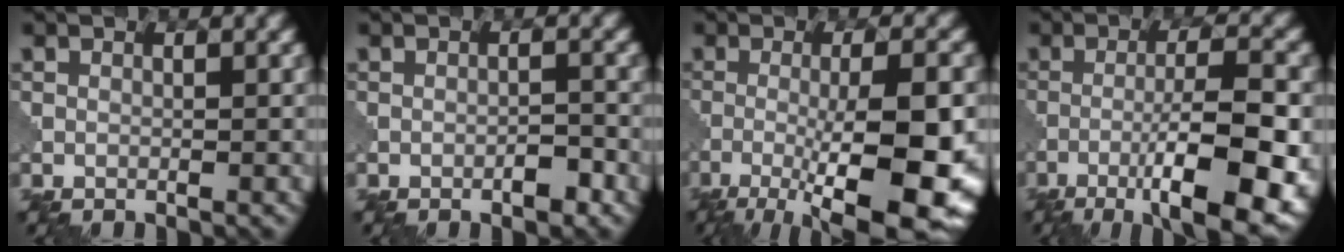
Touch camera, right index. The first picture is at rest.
{"total": 1.6, "force": [-1.0, 0.5, 1.2], "torque": [-0.017, 0.003, -0.018]}
{"total": 11.7, "force": [-4.0, 2.9, 10.6], "torque": [-0.164, -0.009, -0.058]}
{"total": 10.9, "force": [-4.5, 2.4, 9.7], "torque": [-0.149, -0.002, -0.067]}